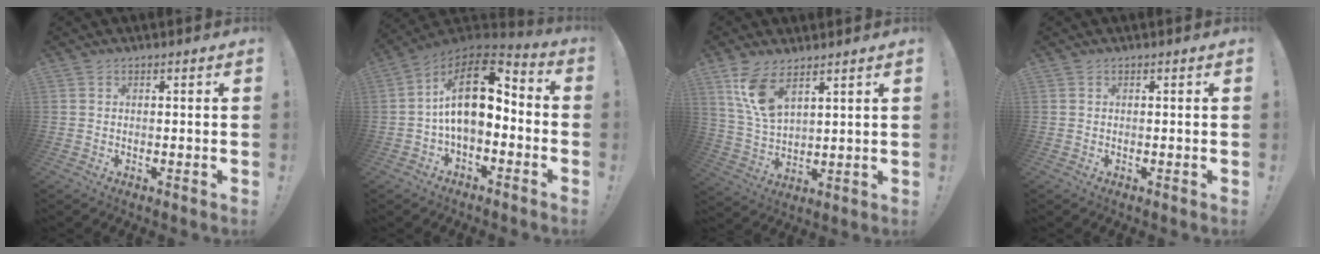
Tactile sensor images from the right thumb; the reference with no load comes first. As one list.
[{"total": 16.9, "force": [2.0, 8.9, 14.1], "torque": [-0.244, -0.001, 0.037]}, {"total": 10.4, "force": [6.7, 4.3, 6.7], "torque": [-0.131, -0.032, 0.125]}, {"total": 0.0}]